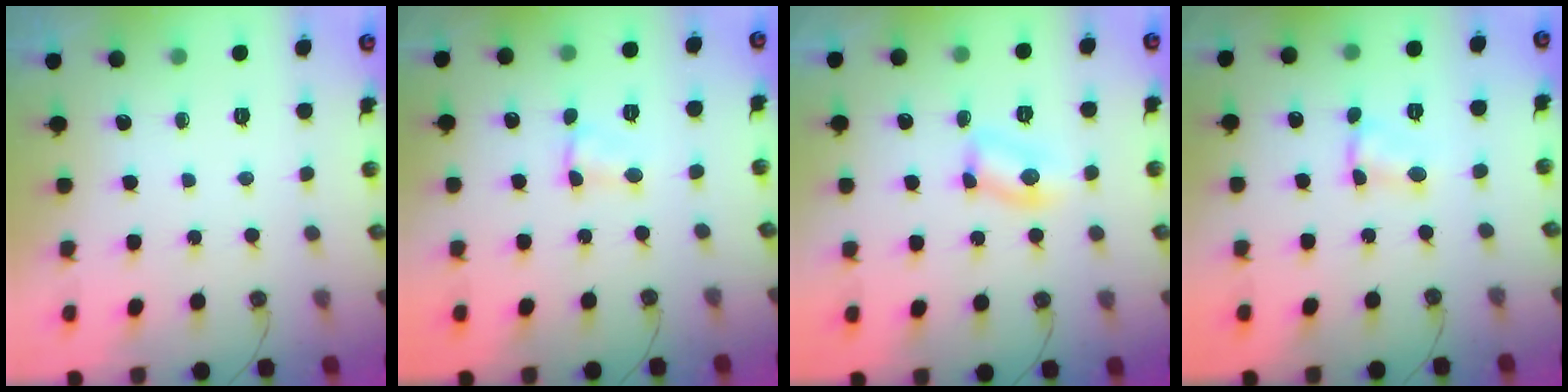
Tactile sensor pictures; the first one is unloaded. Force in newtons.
{"total": 2.2, "press": 2.2, "slide": 0.4}
{"total": 4.1, "press": 4.0, "slide": 0.5}
{"total": 2.5, "press": 2.5, "slide": 0.3}